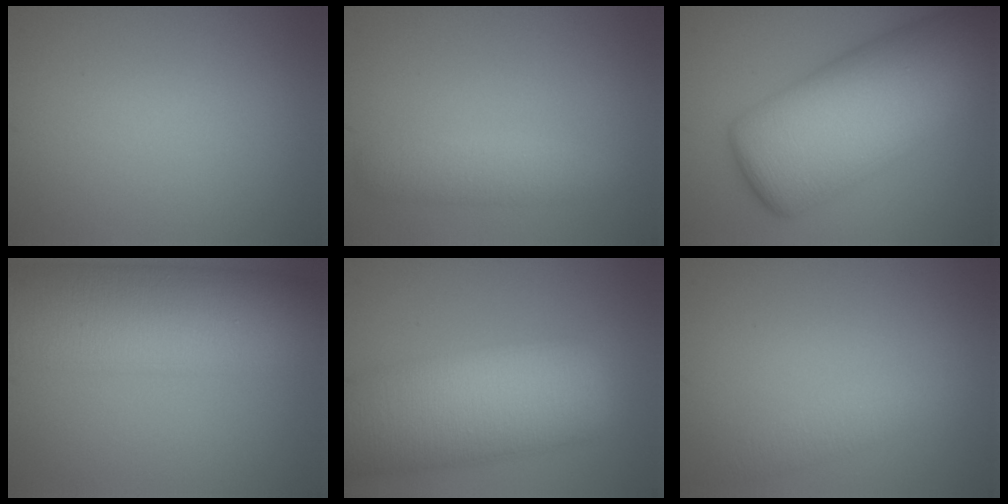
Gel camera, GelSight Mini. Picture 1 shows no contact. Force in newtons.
{"total": 2.7, "press": 2.7, "slide": 0.1}
{"total": 14.4, "press": 14.4, "slide": 0.2}
{"total": 13.3, "press": 13.3, "slide": 0.5}
{"total": 12.7, "press": 12.7, "slide": 1.0}
{"total": 2.0, "press": 2.0, "slide": 0.1}